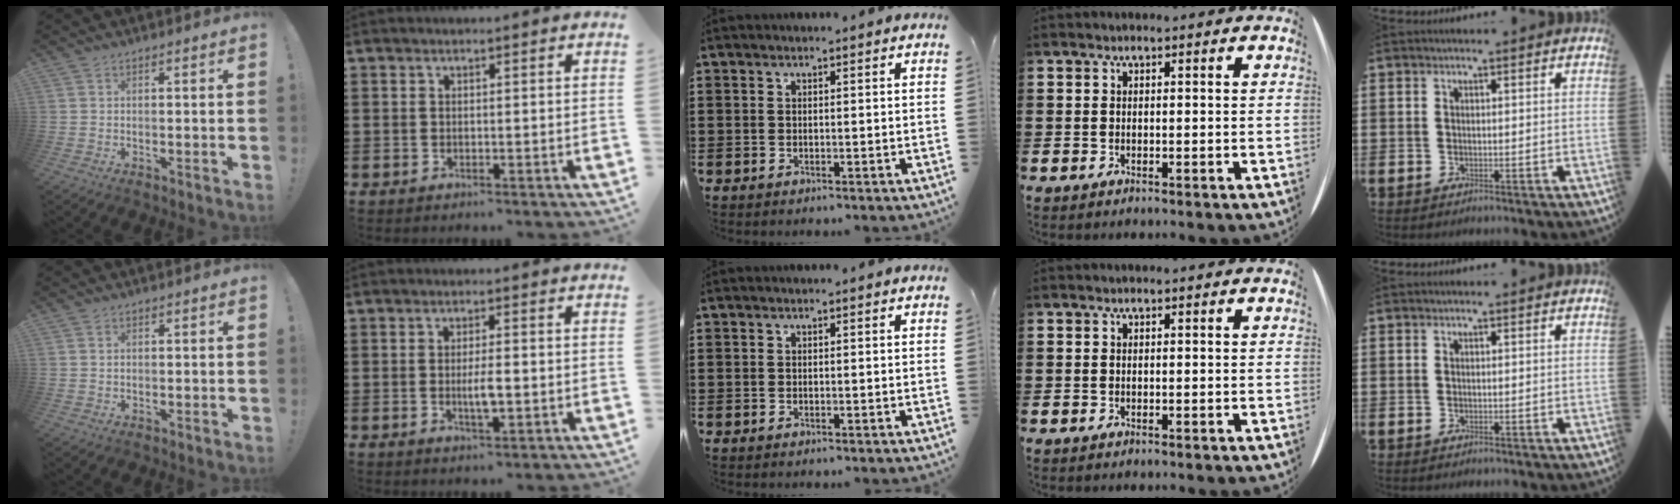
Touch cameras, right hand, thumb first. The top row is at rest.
{"thumb": {"total": 0.6, "force": [0.0, 0.5, 0.1], "torque": [-0.010, 0.005, 0.002]}, "index": {"total": 3.7, "force": [-0.6, 0.9, 3.5], "torque": [-0.070, -0.003, -0.013]}}